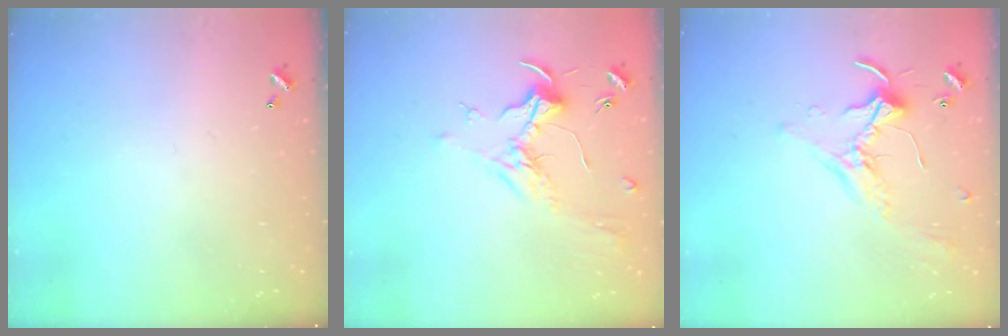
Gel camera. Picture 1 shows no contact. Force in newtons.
{"total": 1.8, "press": 1.6, "slide": 0.9}
{"total": 1.7, "press": 1.6, "slide": 0.2}